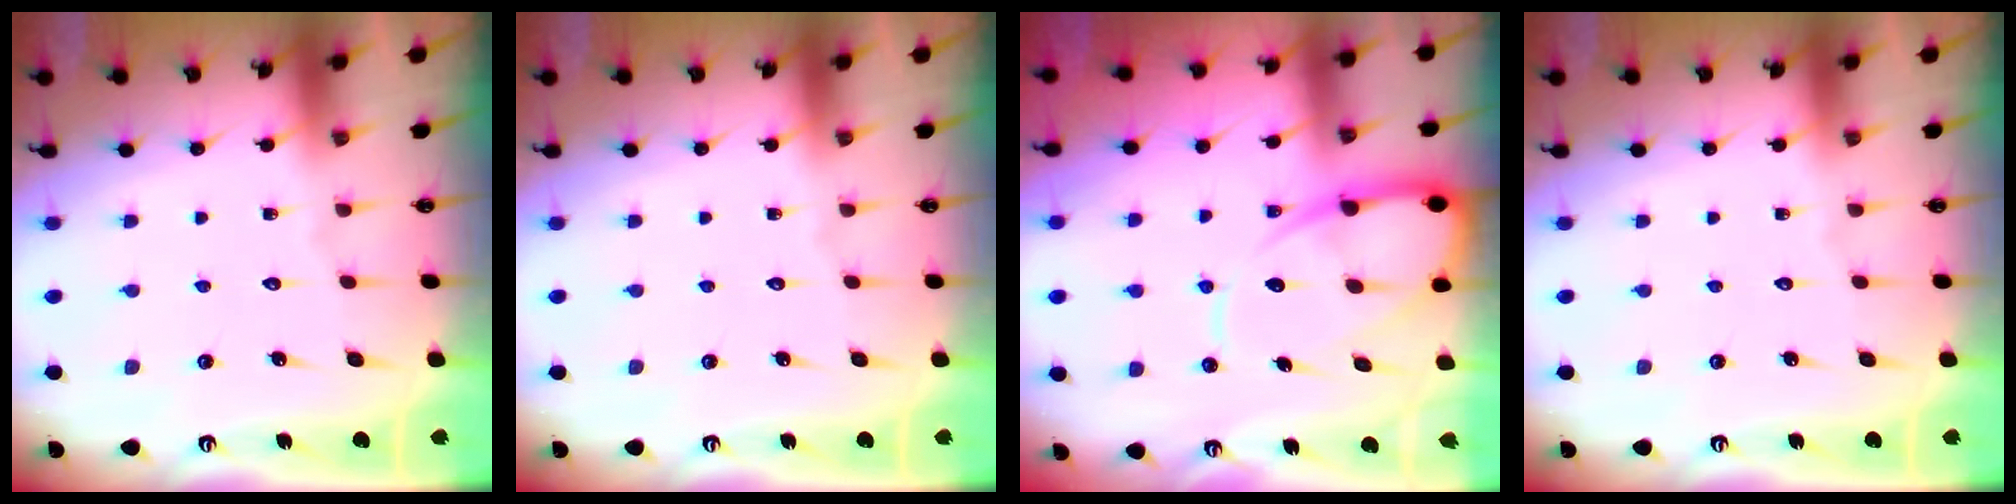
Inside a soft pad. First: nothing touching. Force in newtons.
{"total": 0.0}
{"total": 12.1, "press": 12.0, "slide": 1.3}
{"total": 0.0}